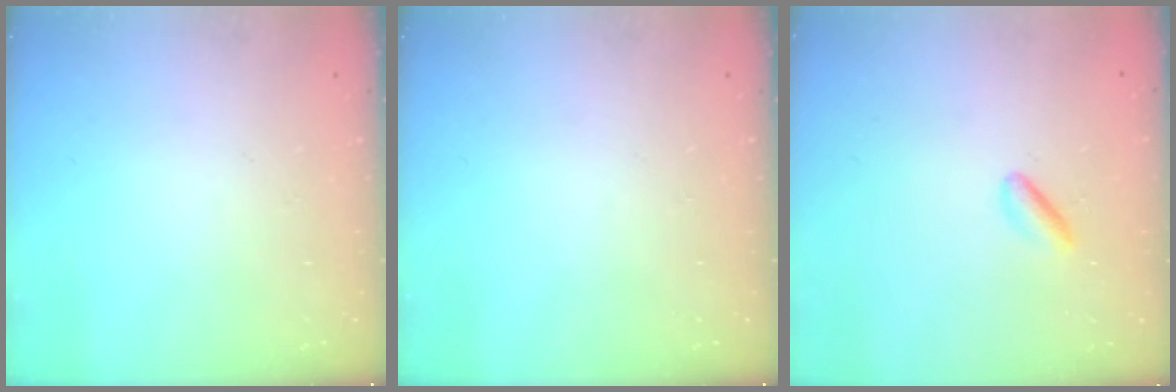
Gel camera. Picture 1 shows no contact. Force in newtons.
{"total": 0.0}
{"total": 2.9, "press": 2.8, "slide": 0.9}